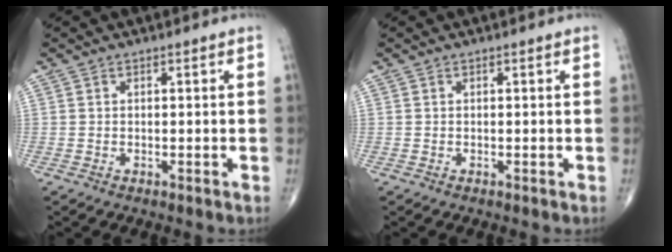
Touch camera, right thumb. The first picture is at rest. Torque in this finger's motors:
{"motor_torque": [0.00, 0.00, 0.03, -0.03, 0.00]}